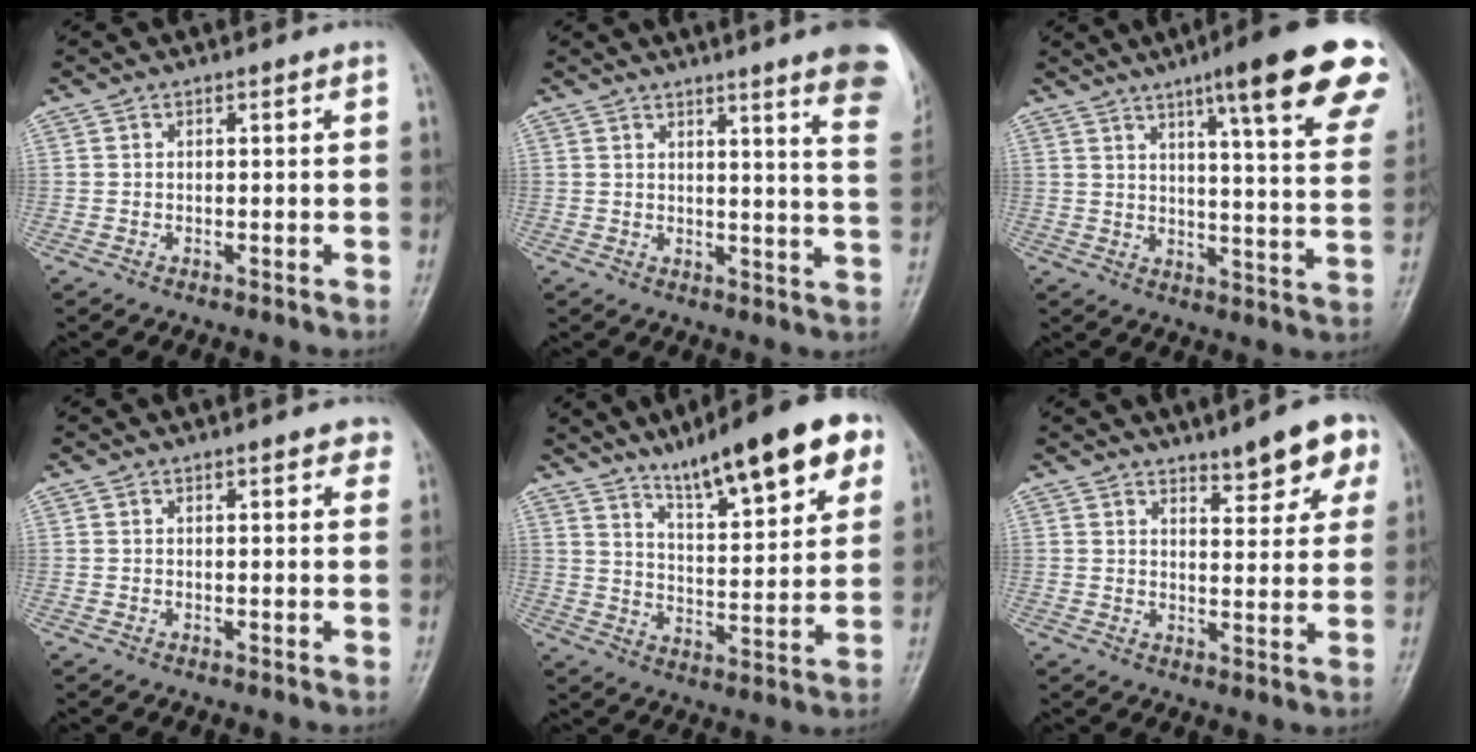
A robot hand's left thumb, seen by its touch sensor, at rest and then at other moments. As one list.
[{"total": 13.8, "force": [9.3, 0.8, 10.2], "torque": [-0.107, -0.052, 0.093]}, {"total": 22.7, "force": [13.5, 3.7, 17.8], "torque": [-0.215, -0.043, 0.167]}, {"total": 2.9, "force": [1.9, 1.1, 1.9], "torque": [-0.007, -0.003, 0.019]}, {"total": 18.0, "force": [11.2, 4.3, 13.5], "torque": [-0.171, -0.042, 0.177]}, {"total": 7.9, "force": [5.3, 2.7, 5.3], "torque": [-0.042, -0.027, 0.070]}]